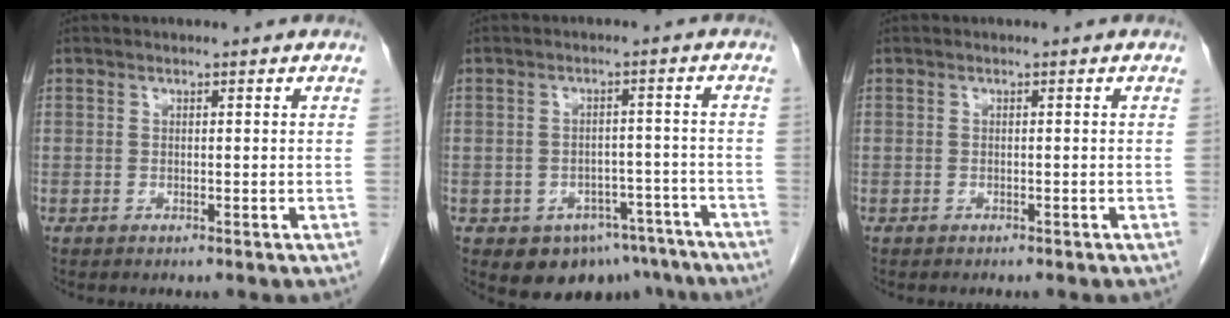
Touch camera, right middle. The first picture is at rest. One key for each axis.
{"total": 9.5, "fx": -6.4, "fy": 6.2, "fz": 3.3, "tx": -0.026, "ty": 0.023, "tz": -0.081}
{"total": 0.7, "fx": -0.6, "fy": 0.2, "fz": 0.3, "tx": -0.011, "ty": -0.001, "tz": -0.009}